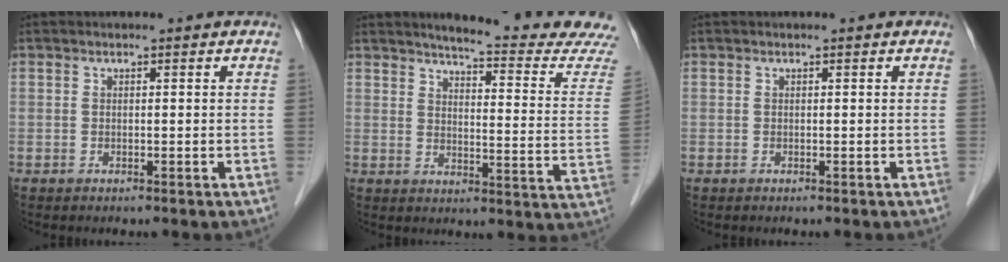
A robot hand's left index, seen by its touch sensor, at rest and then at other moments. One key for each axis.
{"total": 16.3, "fx": 15.5, "fy": -1.2, "fz": 4.9, "tx": -0.065, "ty": -0.107, "tz": 0.171}
{"total": 0.6, "fx": -0.4, "fy": 0.1, "fz": 0.3, "tx": 0.002, "ty": 0.000, "tz": -0.002}